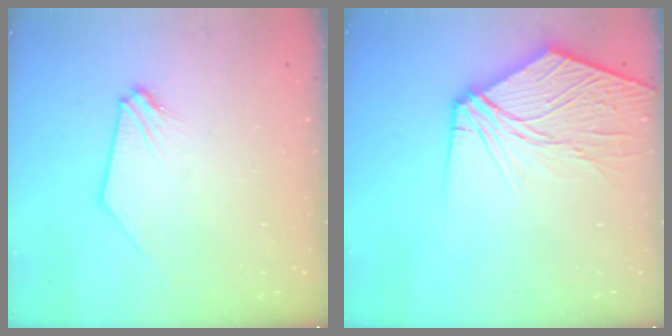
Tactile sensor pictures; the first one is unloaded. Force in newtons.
{"total": 11.4, "press": 11.2, "slide": 1.9}